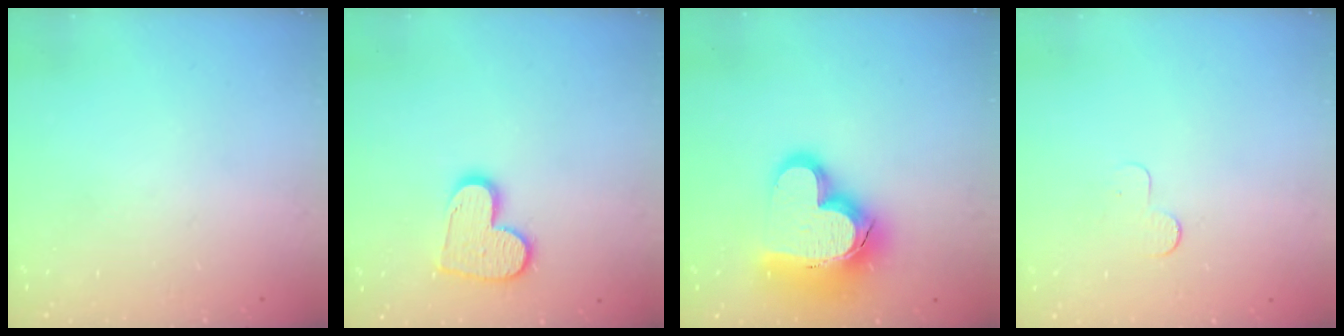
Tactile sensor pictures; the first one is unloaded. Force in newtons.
{"total": 13.0, "press": 13.0, "slide": 1.0}
{"total": 20.9, "press": 20.8, "slide": 1.9}
{"total": 2.9, "press": 2.9, "slide": 0.3}